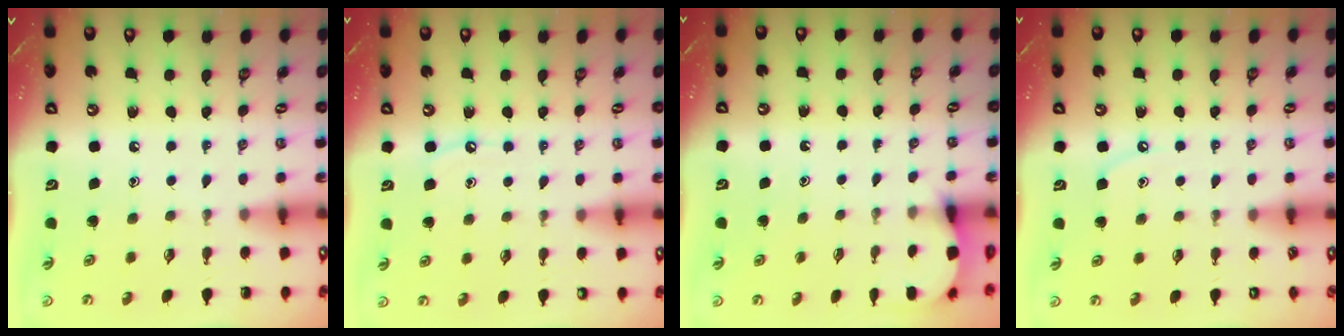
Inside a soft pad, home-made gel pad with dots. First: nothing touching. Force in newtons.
{"total": 6.2, "press": 6.2, "slide": 0.7}
{"total": 2.1, "press": 2.1, "slide": 0.1}
{"total": 4.7, "press": 4.6, "slide": 0.5}